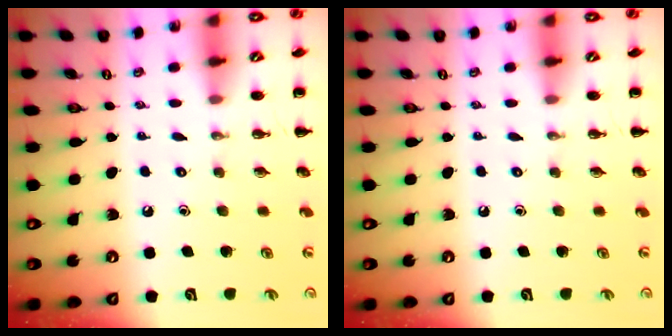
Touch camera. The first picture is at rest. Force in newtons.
{"total": 0.0}